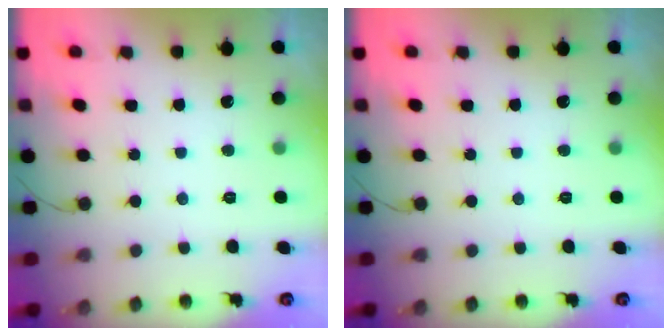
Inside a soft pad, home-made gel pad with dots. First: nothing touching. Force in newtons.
{"total": 0.0}